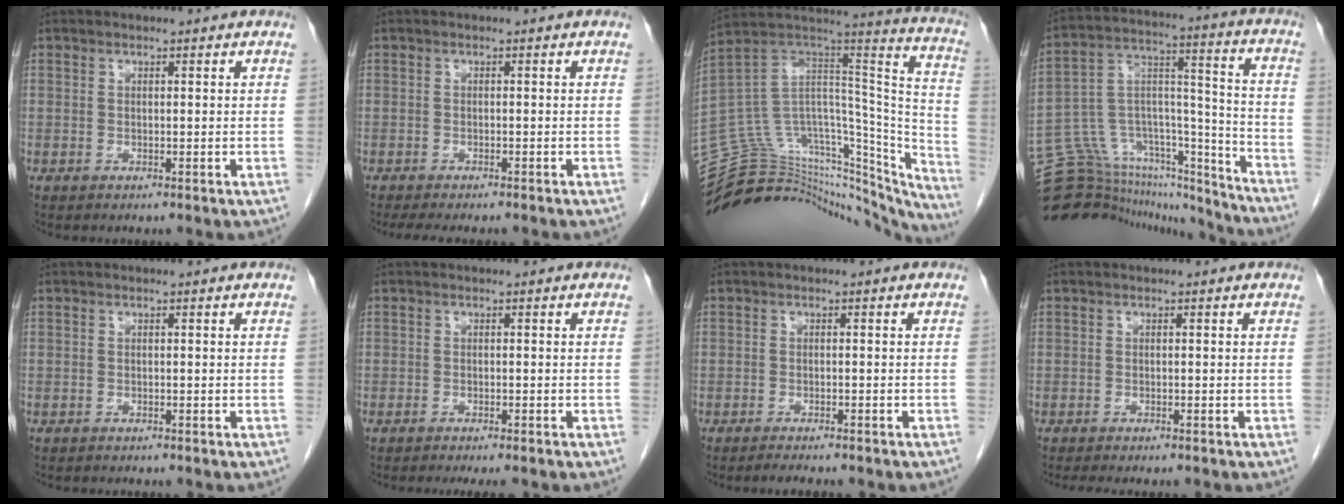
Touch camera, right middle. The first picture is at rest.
{"total": 6.9, "force": [-5.9, 1.3, 3.3], "torque": [-0.042, -0.010, -0.084]}
{"total": 38.8, "force": [-34.9, 12.0, 12.2], "torque": [-0.169, 0.040, -0.461]}
{"total": 23.0, "force": [-21.4, 6.5, 5.5], "torque": [-0.115, 0.070, -0.330]}
{"total": 1.2, "force": [-1.1, 0.4, 0.4], "torque": [-0.012, -0.002, -0.012]}
{"total": 5.7, "force": [-4.9, 0.9, 2.7], "torque": [-0.024, -0.006, -0.064]}
{"total": 3.7, "force": [-3.2, 0.4, 1.8], "torque": [-0.026, -0.005, -0.040]}
{"total": 5.4, "force": [-4.7, 1.0, 2.5], "torque": [-0.029, -0.009, -0.064]}